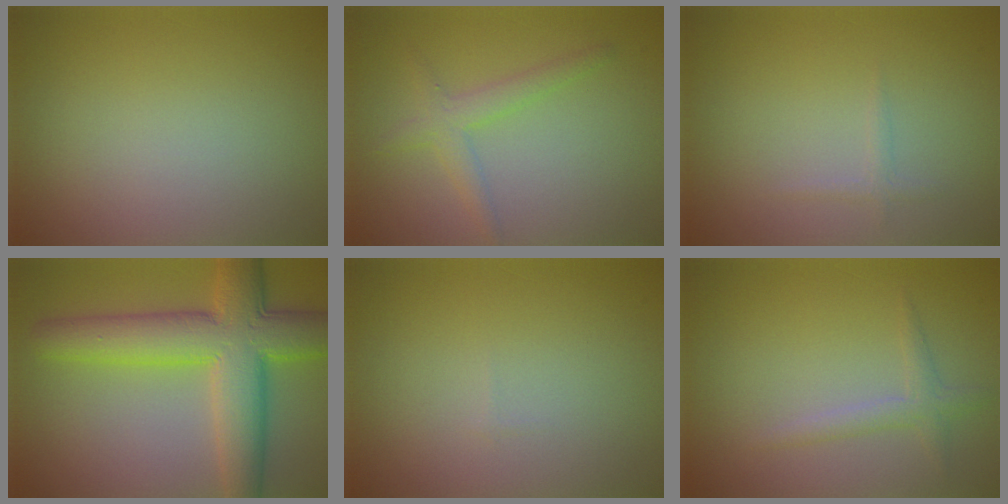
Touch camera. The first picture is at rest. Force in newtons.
{"total": 2.1, "press": 2.1, "slide": 0.1}
{"total": 0.7, "press": 0.7, "slide": 0.1}
{"total": 9.3, "press": 9.3, "slide": 0.3}
{"total": 0.0}
{"total": 1.6, "press": 1.6, "slide": 0.1}